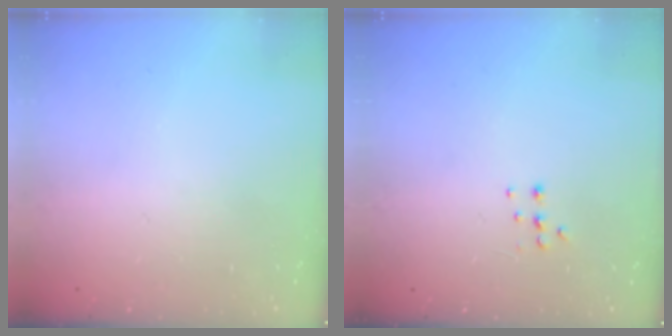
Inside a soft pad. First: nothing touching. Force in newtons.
{"total": 5.7, "press": 5.6, "slide": 1.0}